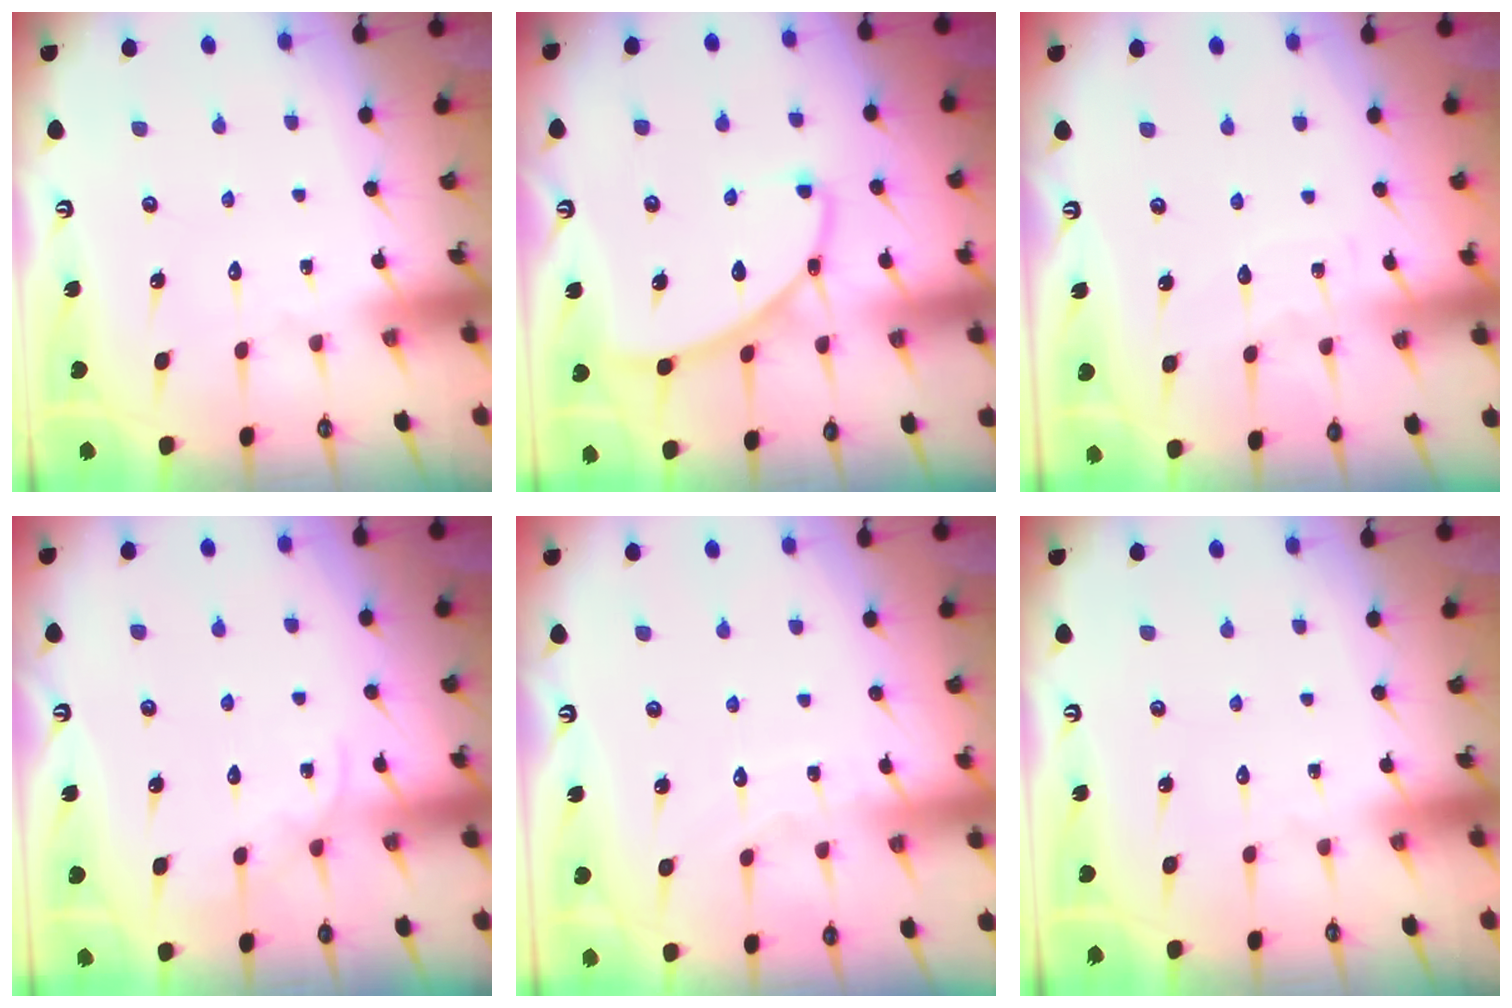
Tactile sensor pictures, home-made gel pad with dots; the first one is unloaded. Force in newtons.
{"total": 8.0, "press": 8.0, "slide": 0.5}
{"total": 2.1, "press": 2.1, "slide": 0.2}
{"total": 3.3, "press": 3.3, "slide": 0.3}
{"total": 4.7, "press": 4.6, "slide": 0.5}
{"total": 0.0}